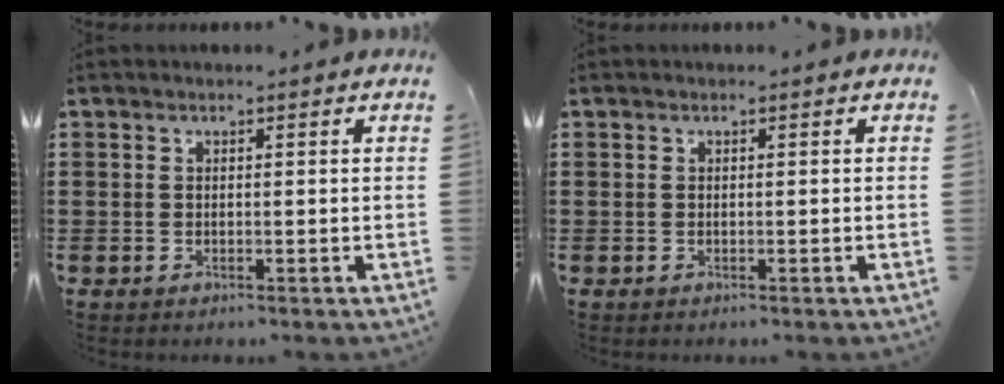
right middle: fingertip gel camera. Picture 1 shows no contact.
{"total": 0.0}